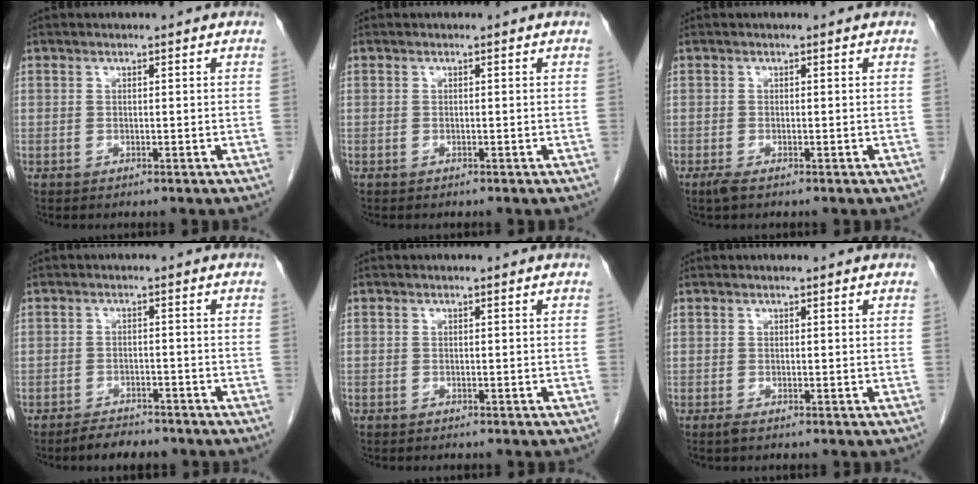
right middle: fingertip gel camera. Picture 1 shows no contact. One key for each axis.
{"total": 0.0}
{"total": 1.3, "fx": -0.8, "fy": 0.2, "fz": 0.9, "tx": -0.026, "ty": -0.005, "tz": -0.016}
{"total": 4.2, "fx": -3.7, "fy": 1.5, "fz": 1.3, "tx": -0.024, "ty": -0.001, "tz": -0.057}
{"total": 0.6, "fx": -0.4, "fy": 0.3, "fz": 0.0, "tx": -0.004, "ty": 0.002, "tz": -0.007}
{"total": 0.7, "fx": -0.5, "fy": 0.0, "fz": 0.4, "tx": -0.012, "ty": -0.002, "tz": -0.008}